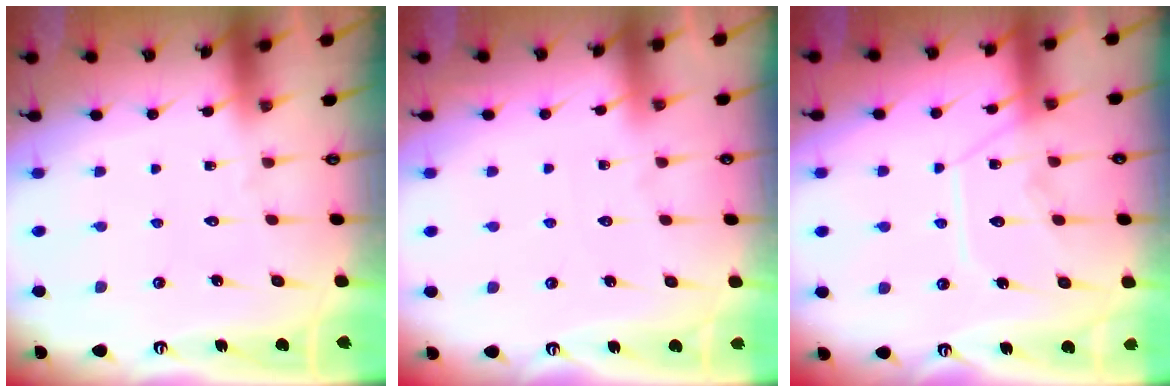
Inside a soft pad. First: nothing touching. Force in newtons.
{"total": 1.8, "press": 1.8, "slide": 0.3}
{"total": 12.2, "press": 12.2, "slide": 1.2}